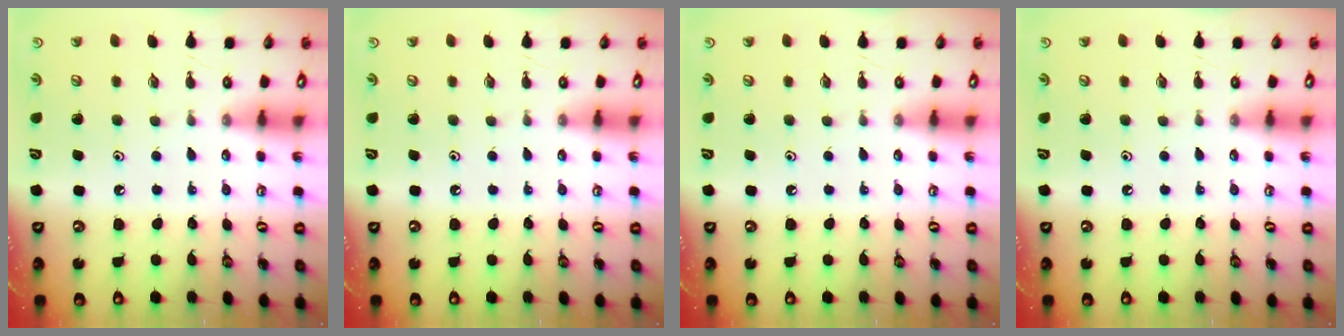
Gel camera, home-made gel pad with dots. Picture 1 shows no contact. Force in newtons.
{"total": 0.0}
{"total": 0.0}
{"total": 0.0}